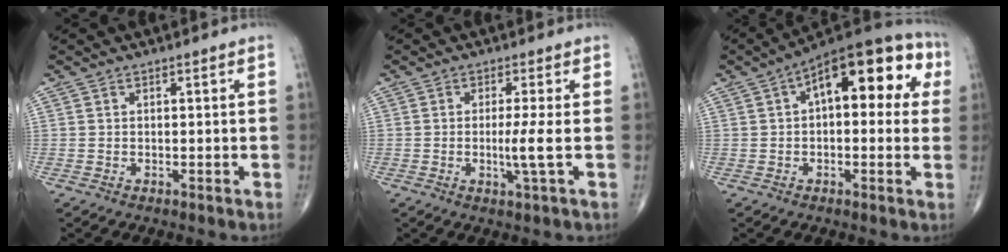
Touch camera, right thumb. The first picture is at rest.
{"total": 3.9, "force": [-0.5, -0.7, 3.8], "torque": [-0.085, -0.014, -0.012]}
{"total": 18.2, "force": [4.6, 8.7, 15.3], "torque": [-0.175, 0.035, 0.052]}